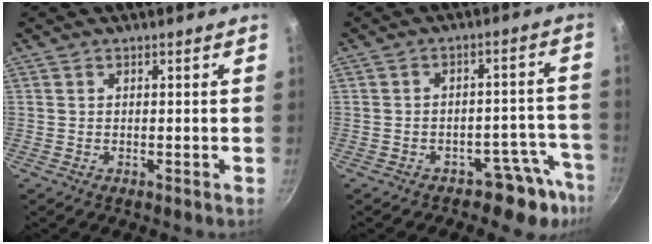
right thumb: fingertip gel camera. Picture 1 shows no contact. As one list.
[{"total": 8.0, "force": [-6.1, 4.5, 2.6], "torque": [0.041, 0.074, -0.074]}]